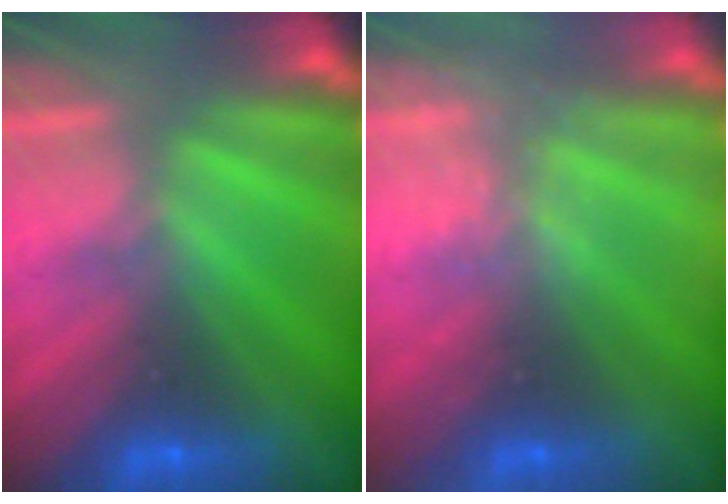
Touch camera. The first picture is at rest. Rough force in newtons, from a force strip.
{"total": 2.2}